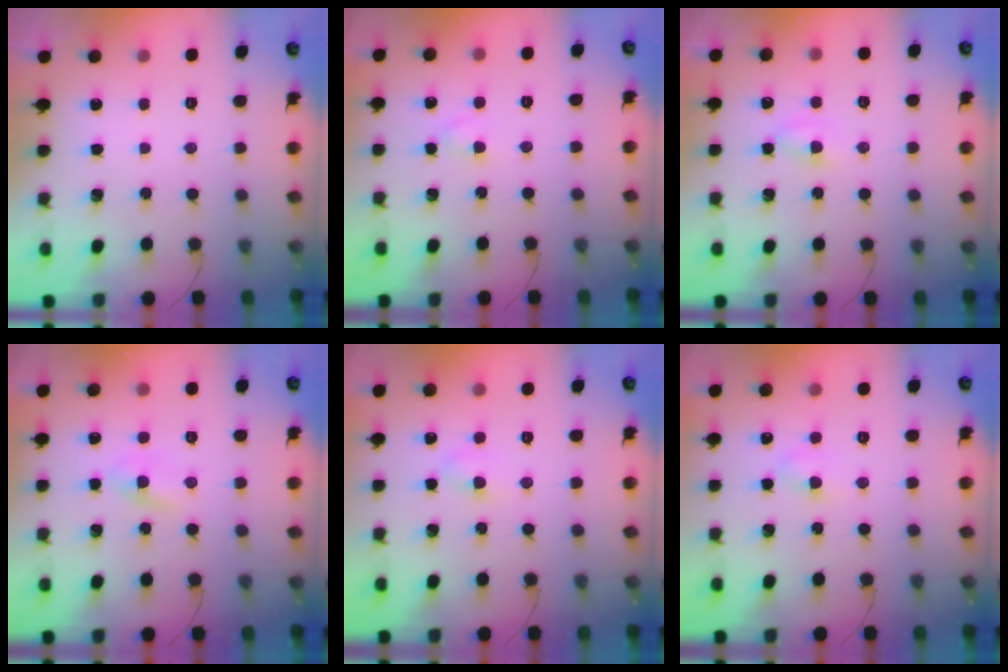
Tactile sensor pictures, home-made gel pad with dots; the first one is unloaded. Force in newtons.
{"total": 2.3, "press": 2.0, "slide": 1.0}
{"total": 2.9, "press": 2.8, "slide": 0.9}
{"total": 2.8, "press": 2.6, "slide": 1.1}
{"total": 3.1, "press": 2.9, "slide": 1.1}
{"total": 3.1, "press": 2.9, "slide": 1.1}